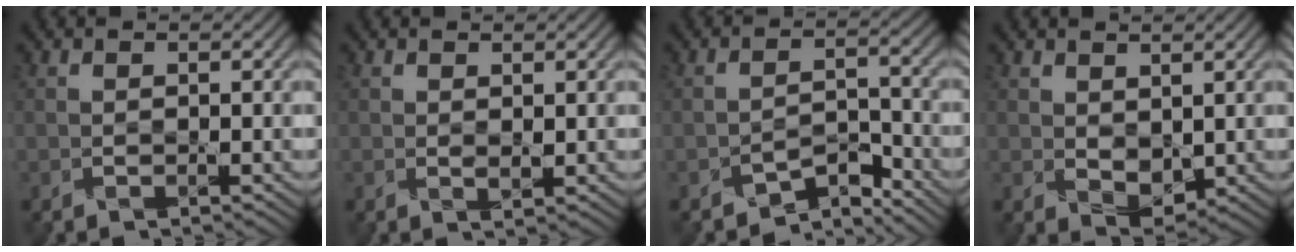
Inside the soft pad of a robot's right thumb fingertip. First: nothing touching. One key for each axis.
{"total": 1.0, "fx": 0.5, "fy": 0.5, "fz": 0.7, "tx": -0.016, "ty": -0.003, "tz": 0.011}
{"total": 4.3, "fx": -3.9, "fy": 1.3, "fz": 1.3, "tx": -0.012, "ty": 0.006, "tz": -0.072}
{"total": 2.6, "fx": 1.1, "fy": 1.7, "fz": 1.7, "tx": -0.035, "ty": -0.007, "tz": 0.025}